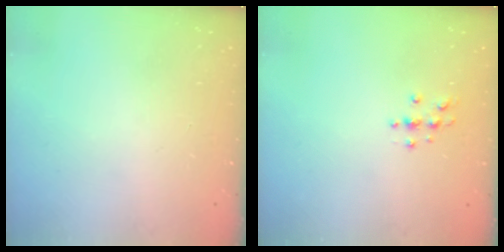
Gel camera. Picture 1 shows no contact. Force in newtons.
{"total": 3.7, "press": 3.7, "slide": 0.4}